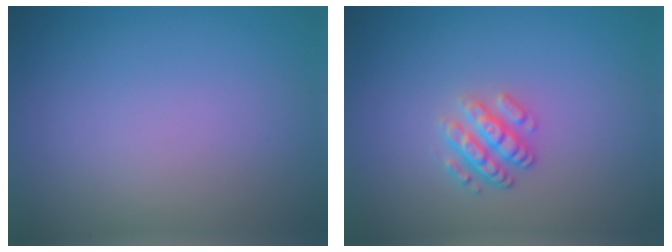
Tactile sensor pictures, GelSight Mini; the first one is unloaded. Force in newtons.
{"total": 2.5, "press": 2.4, "slide": 0.8}